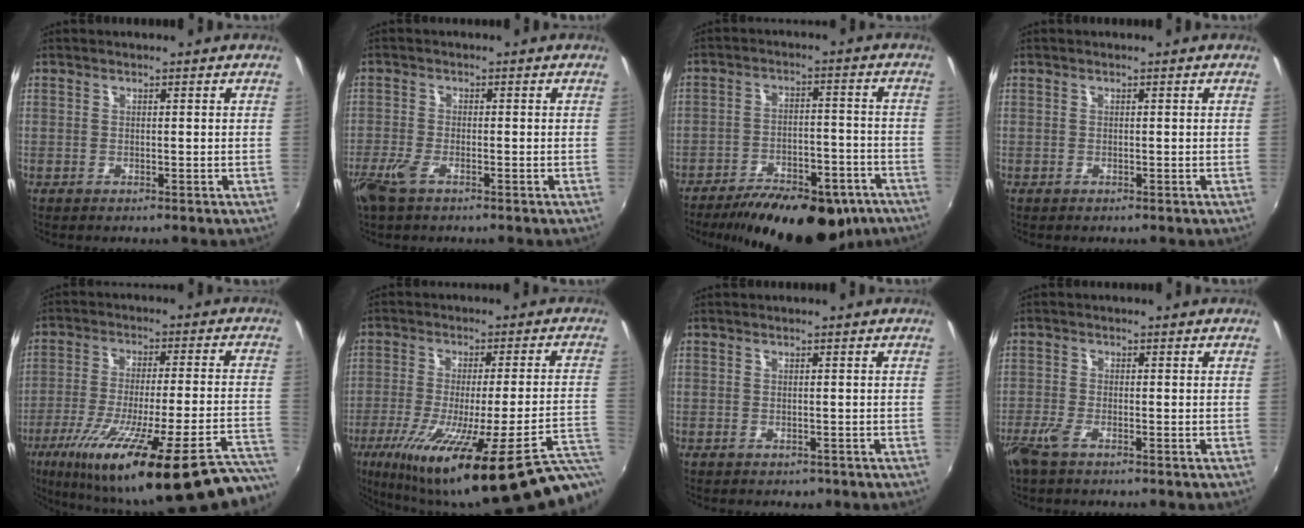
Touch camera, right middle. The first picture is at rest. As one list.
[{"total": 4.4, "force": [-2.8, 1.5, 3.0], "torque": [-0.076, -0.009, -0.056]}, {"total": 21.6, "force": [-15.7, 8.7, 12.0], "torque": [-0.208, -0.016, -0.208]}, {"total": 0.0}, {"total": 33.1, "force": [-24.9, 4.6, 21.3], "torque": [-0.314, -0.079, -0.357]}, {"total": 30.4, "force": [-19.5, 2.4, 23.1], "torque": [-0.340, -0.099, -0.282]}, {"total": 1.3, "force": [-0.8, 1.0, 0.5], "torque": [-0.011, -0.003, -0.008]}, {"total": 3.5, "force": [-2.5, 1.0, 2.3], "torque": [-0.059, -0.007, -0.051]}]